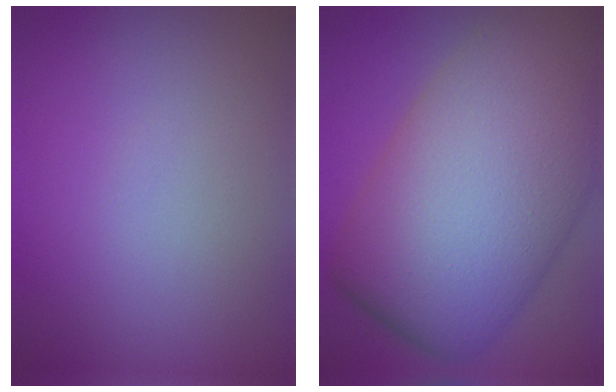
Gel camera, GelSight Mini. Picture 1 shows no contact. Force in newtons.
{"total": 16.5, "press": 16.4, "slide": 0.7}